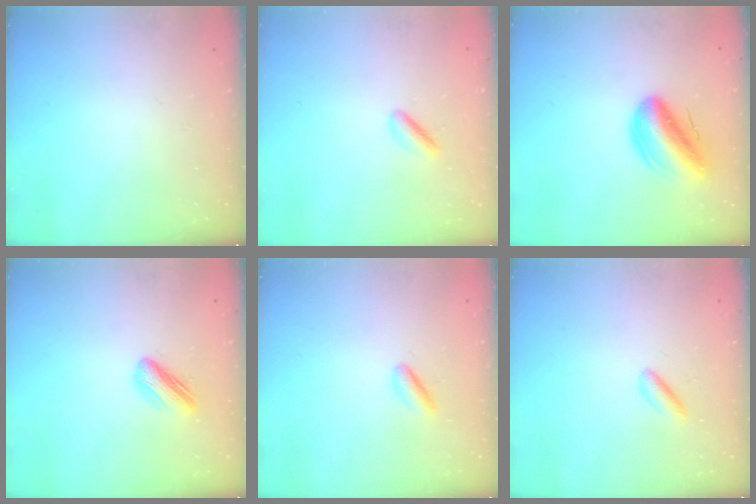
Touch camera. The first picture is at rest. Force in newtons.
{"total": 1.4, "press": 1.2, "slide": 0.7}
{"total": 14.1, "press": 13.6, "slide": 3.8}
{"total": 5.1, "press": 5.1, "slide": 0.4}
{"total": 3.8, "press": 3.6, "slide": 1.1}
{"total": 1.9, "press": 1.8, "slide": 0.7}